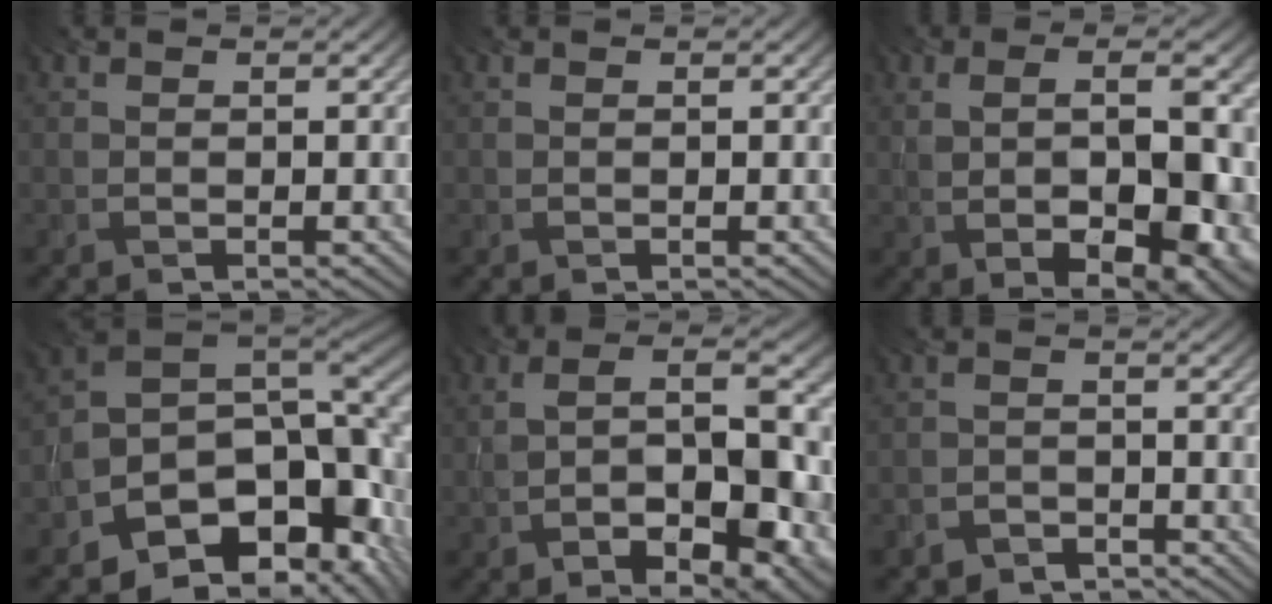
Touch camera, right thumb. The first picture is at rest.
{"total": 0.0}
{"total": 12.6, "force": [-1.3, 5.0, 11.5], "torque": [-0.158, -0.008, -0.018]}
{"total": 14.3, "force": [-6.1, 8.7, 9.6], "torque": [-0.166, -0.034, -0.090]}
{"total": 13.6, "force": [-2.5, 5.3, 12.2], "torque": [-0.184, 0.000, -0.029]}
{"total": 2.9, "force": [-2.5, 1.3, 0.6], "torque": [-0.007, 0.000, -0.051]}